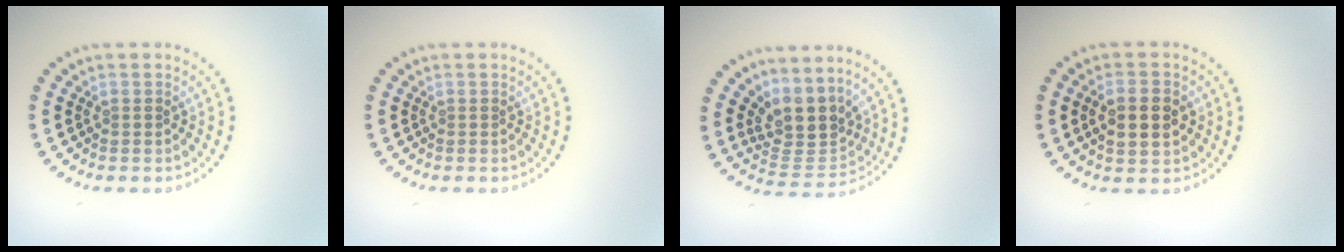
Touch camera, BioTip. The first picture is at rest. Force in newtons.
{"total": 0.0}
{"total": 4.0, "press": 3.1, "slide": 2.5}
{"total": 3.5, "press": 3.5, "slide": 0.2}